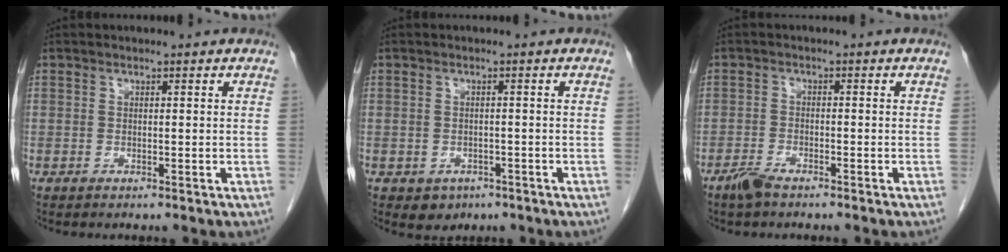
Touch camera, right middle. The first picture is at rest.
{"total": 2.8, "force": [-1.5, 2.2, 0.8], "torque": [-0.015, 0.003, -0.012]}
{"total": 2.8, "force": [-2.3, 0.6, 1.6], "torque": [-0.035, -0.003, -0.044]}